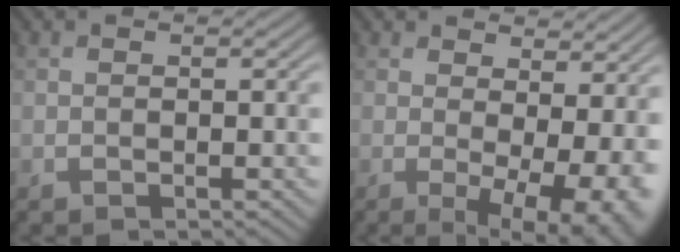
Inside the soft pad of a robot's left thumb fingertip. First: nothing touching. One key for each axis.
{"total": 10.8, "fx": 0.5, "fy": 4.6, "fz": 9.8, "tx": -0.119, "ty": -0.006, "tz": 0.029}